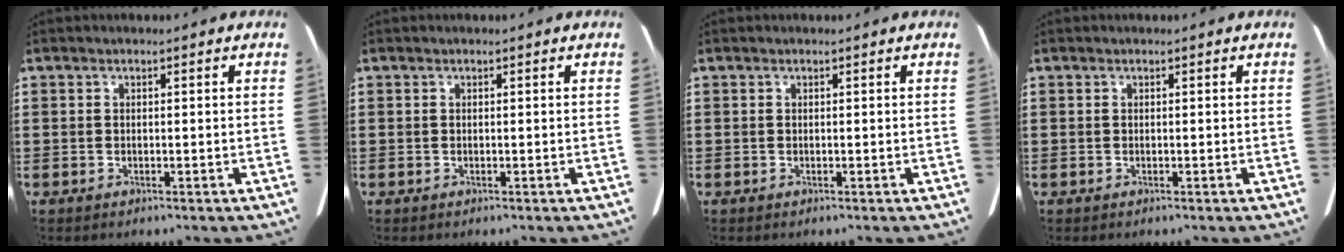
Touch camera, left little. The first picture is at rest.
{"total": 0.0}
{"total": 0.0}
{"total": 0.0}